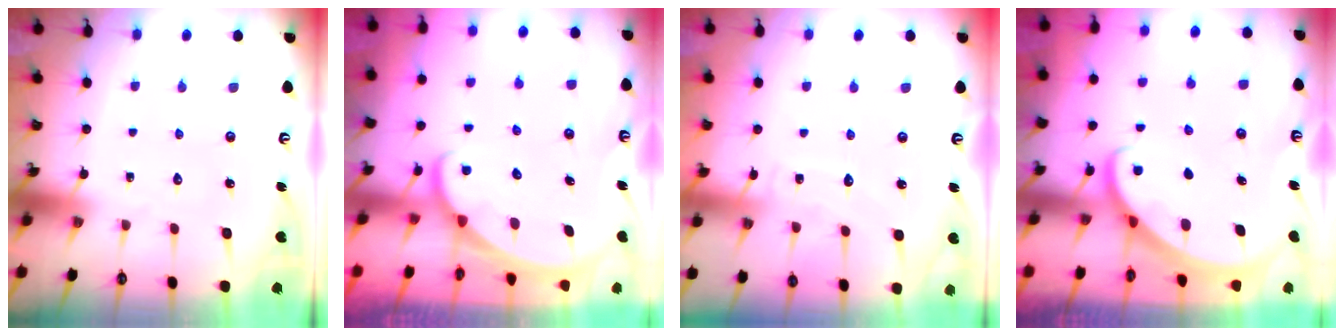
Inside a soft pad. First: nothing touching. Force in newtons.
{"total": 2.1, "press": 2.1, "slide": 0.0}
{"total": 5.4, "press": 5.4, "slide": 0.6}
{"total": 2.8, "press": 2.8, "slide": 0.2}